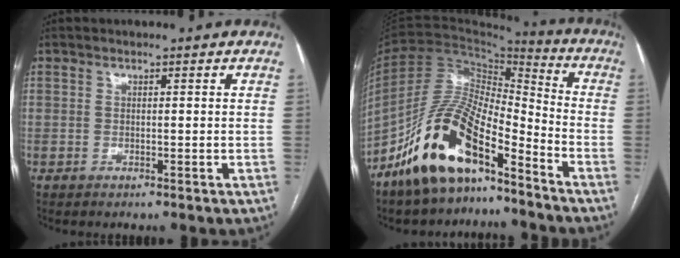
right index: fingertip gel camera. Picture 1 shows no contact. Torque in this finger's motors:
{"motor_torque": [1.09, -1.05, 1.05, 0.21]}